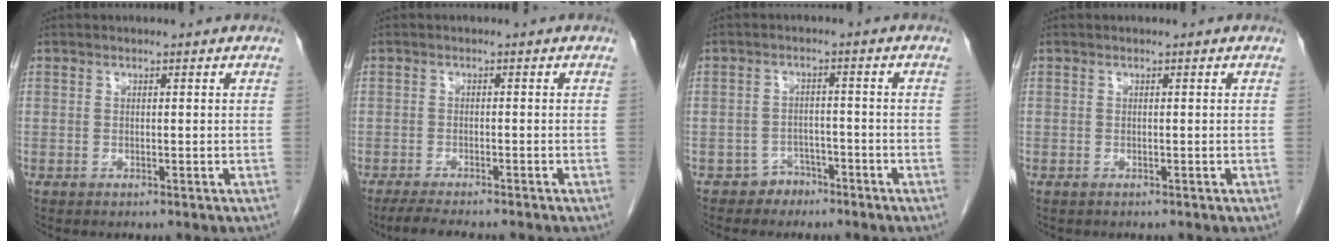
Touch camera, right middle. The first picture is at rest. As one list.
[{"total": 5.6, "force": [-4.8, 0.6, 2.8], "torque": [-0.045, -0.013, -0.076]}, {"total": 3.1, "force": [-2.3, 2.0, -0.1], "torque": [-0.001, 0.011, -0.035]}, {"total": 0.0}]